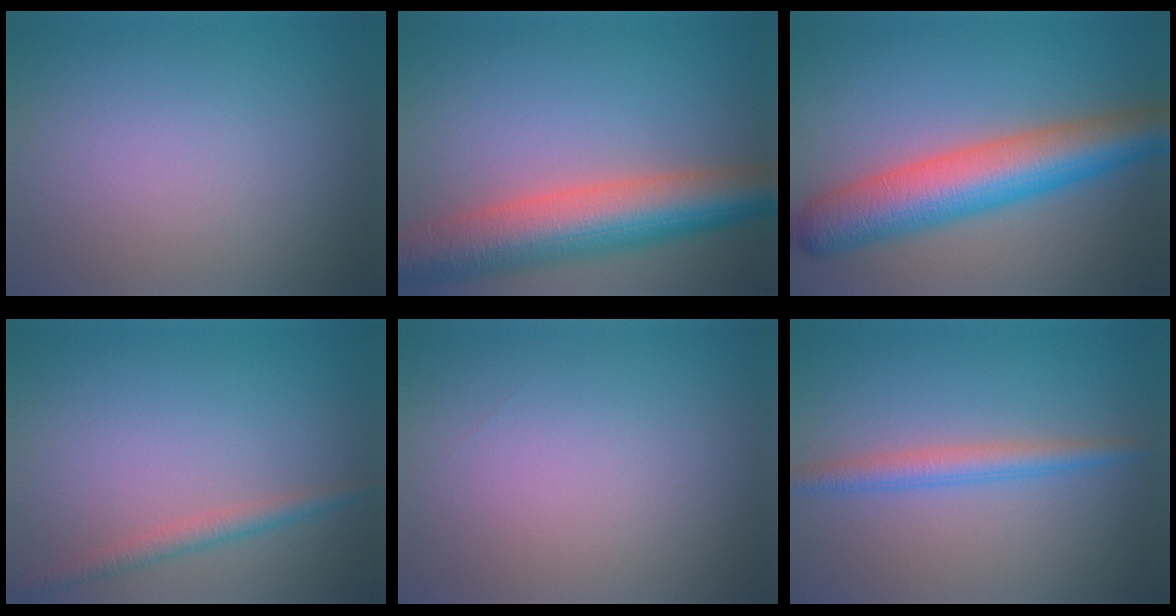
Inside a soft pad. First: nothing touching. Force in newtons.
{"total": 10.2, "press": 10.2, "slide": 0.5}
{"total": 9.6, "press": 9.6, "slide": 0.3}
{"total": 1.9, "press": 1.9, "slide": 0.0}
{"total": 0.0}
{"total": 2.7, "press": 2.7, "slide": 0.0}